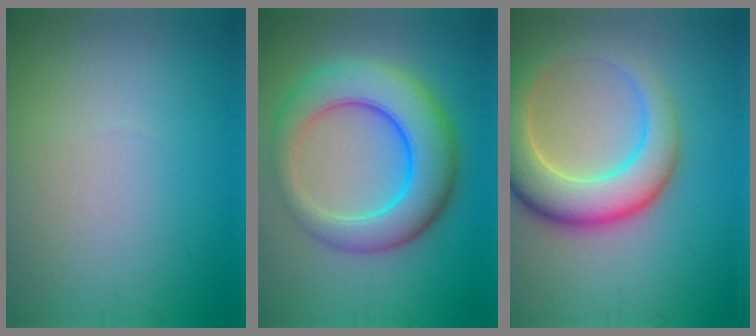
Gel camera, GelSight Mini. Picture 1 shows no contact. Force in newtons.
{"total": 8.5, "press": 8.5, "slide": 0.2}
{"total": 7.5, "press": 7.5, "slide": 0.6}